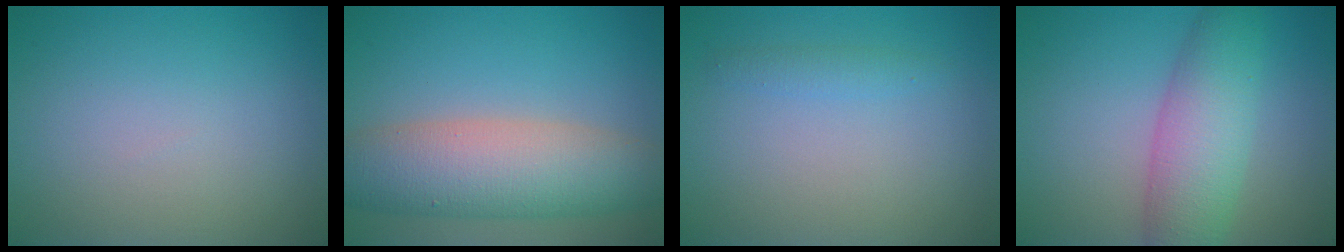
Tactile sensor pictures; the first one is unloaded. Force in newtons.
{"total": 8.2, "press": 8.2, "slide": 0.4}
{"total": 1.1, "press": 1.1, "slide": 0.1}
{"total": 6.1, "press": 6.1, "slide": 0.2}